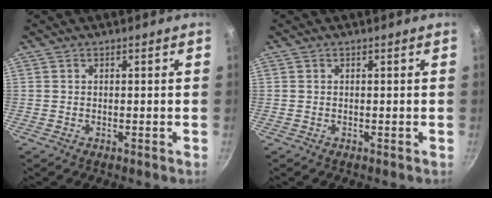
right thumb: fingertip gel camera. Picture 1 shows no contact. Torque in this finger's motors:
{"motor_torque": [-0.10, 0.06, -0.01, -0.16, 0.00]}